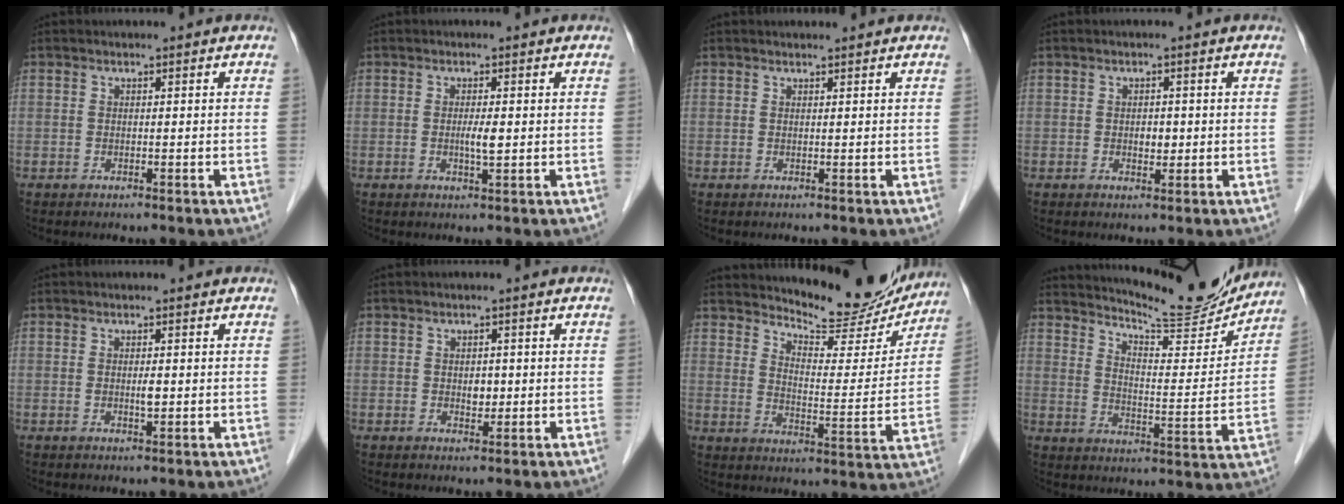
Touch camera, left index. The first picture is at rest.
{"total": 2.1, "force": [0.0, 0.3, 2.1], "torque": [-0.041, -0.002, 0.001]}
{"total": 1.5, "force": [1.5, 0.1, 0.3], "torque": [-0.007, 0.010, 0.022]}
{"total": 1.8, "force": [-0.1, 1.2, 1.3], "torque": [-0.022, 0.001, 0.001]}
{"total": 1.3, "force": [0.1, 0.3, 1.3], "torque": [-0.023, -0.001, 0.002]}
{"total": 1.8, "force": [0.1, 1.2, 1.4], "torque": [-0.022, -0.001, 0.004]}
{"total": 15.5, "force": [14.8, 3.1, 3.7], "torque": [-0.050, -0.034, 0.193]}
{"total": 16.4, "force": [15.5, 1.0, 5.1], "torque": [-0.086, -0.040, 0.215]}